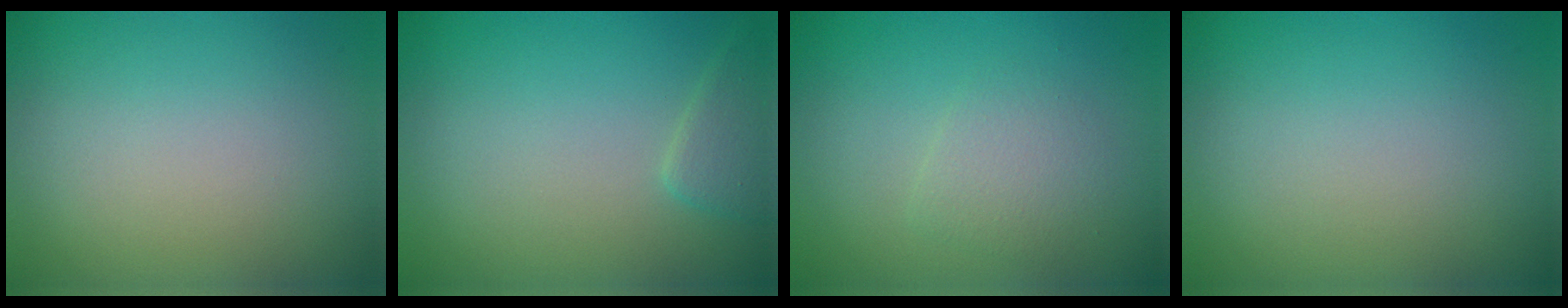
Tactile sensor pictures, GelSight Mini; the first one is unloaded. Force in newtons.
{"total": 1.8, "press": 1.8, "slide": 0.1}
{"total": 2.0, "press": 2.0, "slide": 0.2}
{"total": 0.0}